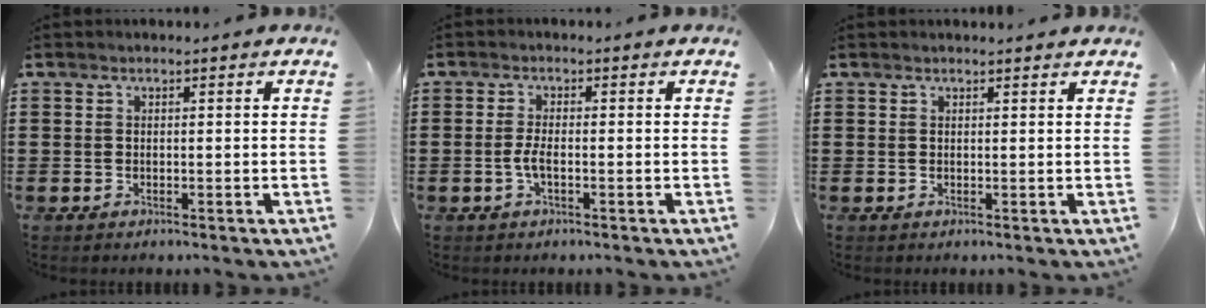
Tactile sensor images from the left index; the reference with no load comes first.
{"total": 2.4, "force": [-0.8, 0.6, 2.2], "torque": [-0.056, -0.003, -0.020]}
{"total": 0.8, "force": [0.7, -0.1, 0.2], "torque": [-0.006, -0.002, 0.015]}